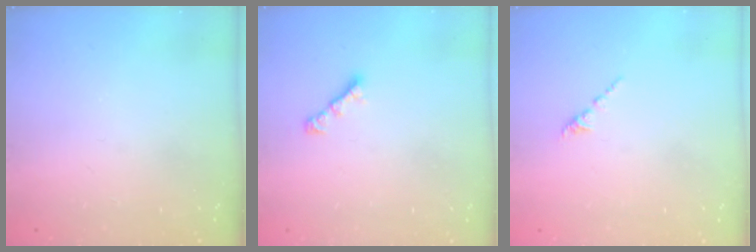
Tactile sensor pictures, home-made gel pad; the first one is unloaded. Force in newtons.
{"total": 3.0, "press": 2.9, "slide": 0.7}
{"total": 1.6, "press": 1.5, "slide": 0.6}